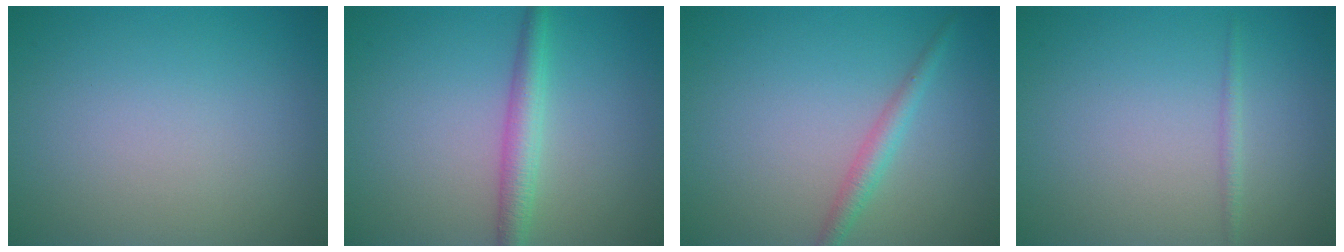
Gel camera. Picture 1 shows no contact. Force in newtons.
{"total": 2.8, "press": 2.8, "slide": 0.1}
{"total": 1.9, "press": 1.9, "slide": 0.0}
{"total": 0.8, "press": 0.8, "slide": 0.1}